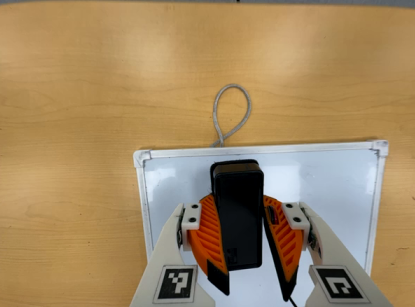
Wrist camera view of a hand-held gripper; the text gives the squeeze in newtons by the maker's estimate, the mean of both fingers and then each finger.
{"total": 10.9, "left": 10.6, "right": 11.2}